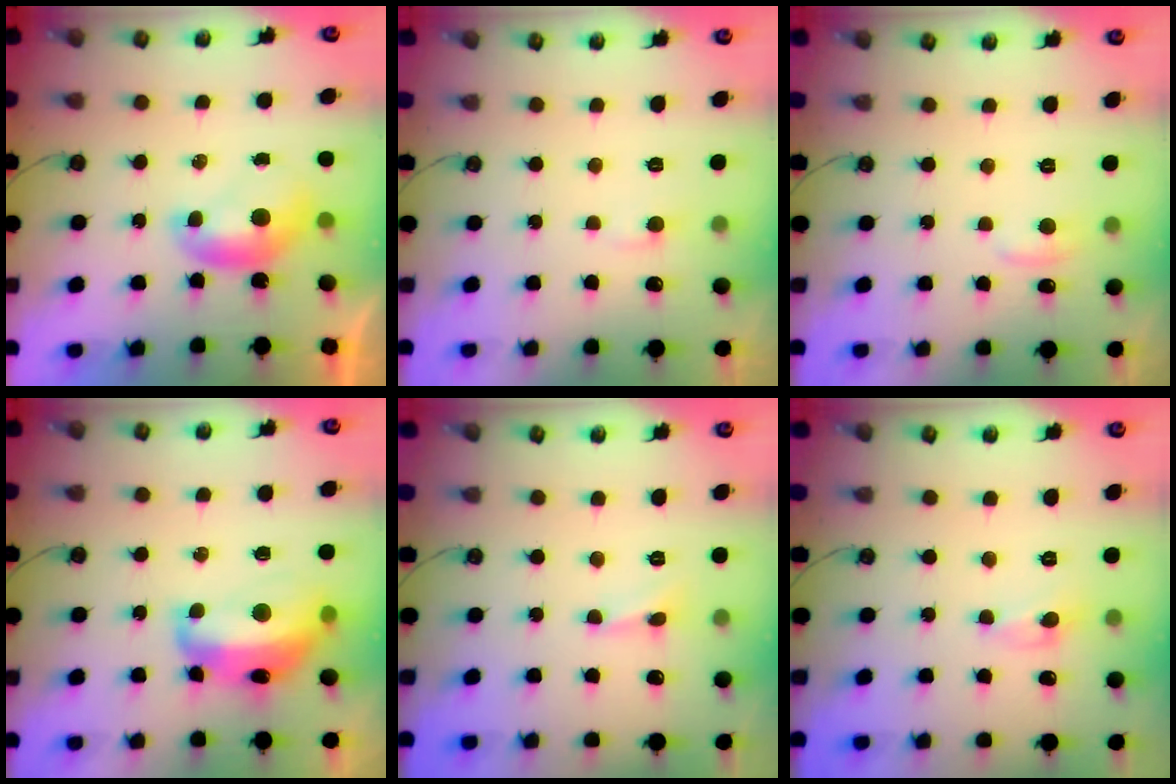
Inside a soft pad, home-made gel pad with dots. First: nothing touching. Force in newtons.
{"total": 1.6, "press": 1.5, "slide": 0.5}
{"total": 1.0, "press": 0.0, "slide": 1.0}
{"total": 7.6, "press": 7.6, "slide": 0.8}
{"total": 1.9, "press": 1.8, "slide": 0.6}
{"total": 0.0}